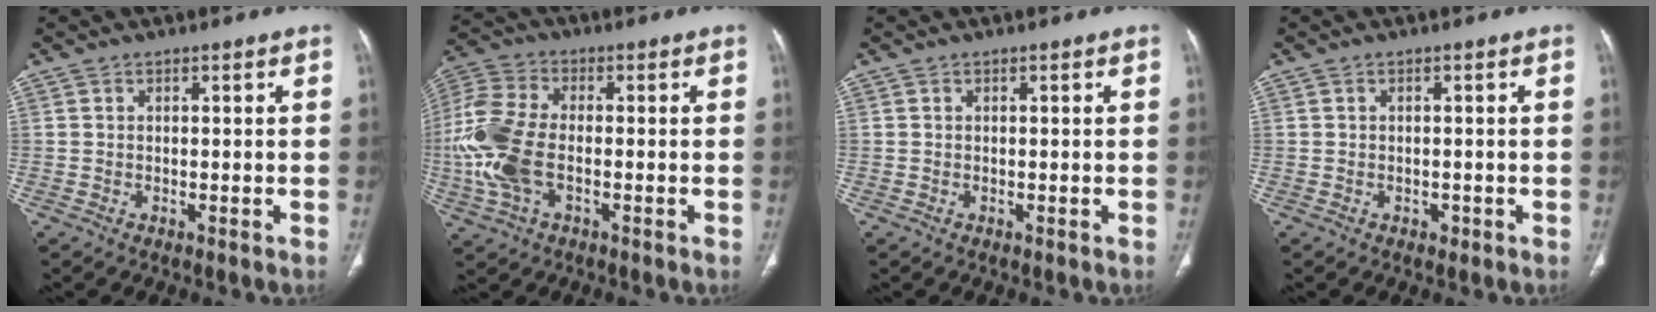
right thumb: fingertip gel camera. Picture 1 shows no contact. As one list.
[{"total": 13.8, "force": [-2.1, 7.8, 11.2], "torque": [-0.268, 0.012, -0.040]}, {"total": 0.0}, {"total": 1.0, "force": [-0.4, 0.8, 0.4], "torque": [-0.003, 0.002, -0.004]}]